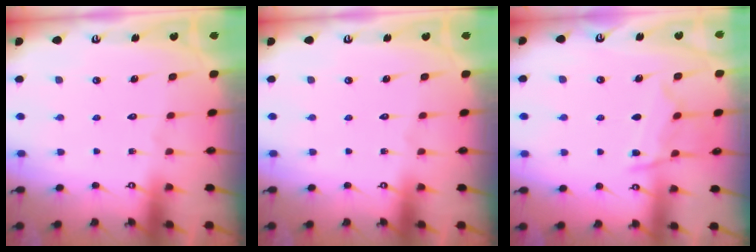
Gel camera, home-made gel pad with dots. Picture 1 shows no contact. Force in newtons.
{"total": 0.0}
{"total": 9.5, "press": 9.4, "slide": 0.9}